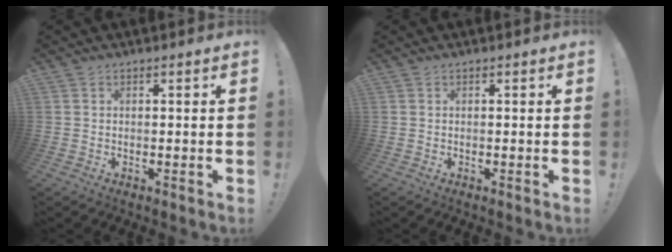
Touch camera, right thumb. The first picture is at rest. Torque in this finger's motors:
{"motor_torque": [0.00, 0.00, 0.00, 0.00, 0.00]}